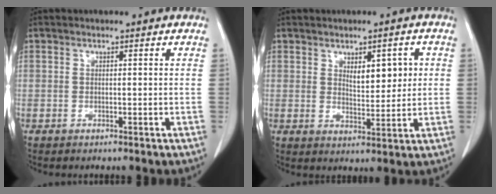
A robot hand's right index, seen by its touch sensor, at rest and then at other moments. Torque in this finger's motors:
{"motor_torque": [0.12, 0.09, 0.08, 0.05]}